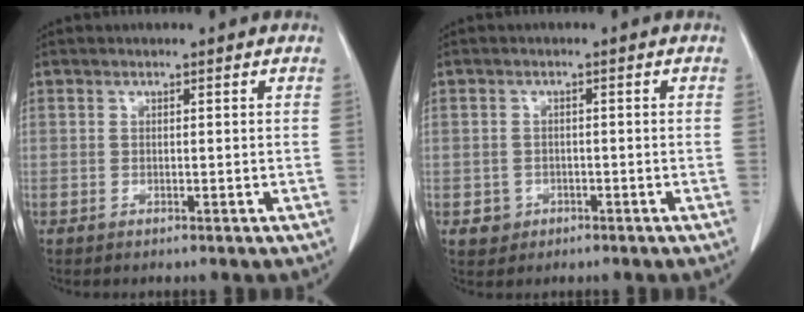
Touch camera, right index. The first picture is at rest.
{"total": 2.4, "force": [-0.9, 2.2, 0.2], "torque": [0.004, 0.010, -0.010]}